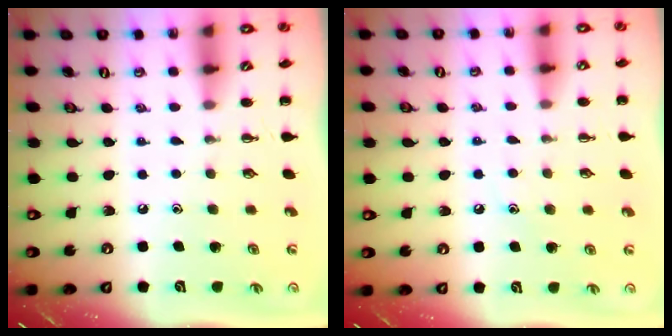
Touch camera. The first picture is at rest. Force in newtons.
{"total": 7.1, "press": 6.9, "slide": 1.9}